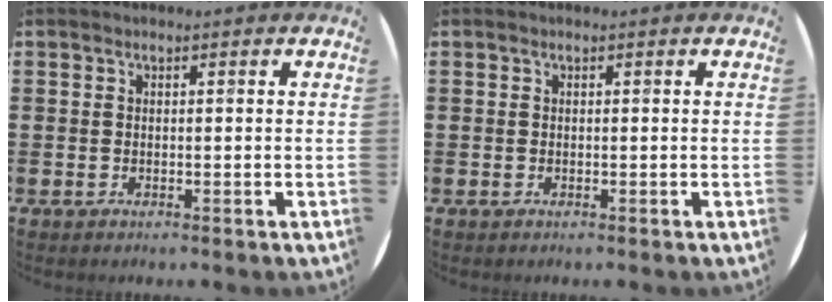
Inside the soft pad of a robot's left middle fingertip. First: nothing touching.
{"total": 0.0}